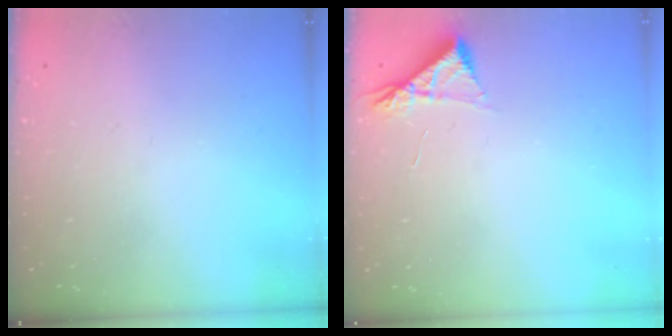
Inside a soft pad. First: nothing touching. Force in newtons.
{"total": 5.0, "press": 5.0, "slide": 0.8}